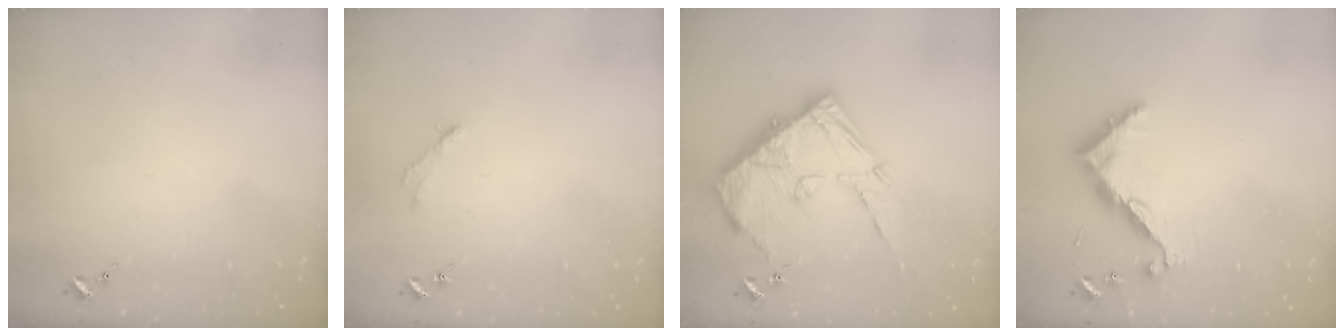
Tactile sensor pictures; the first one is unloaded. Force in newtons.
{"total": 2.5, "press": 2.5, "slide": 0.3}
{"total": 18.0, "press": 17.9, "slide": 1.9}
{"total": 9.0, "press": 9.0, "slide": 0.5}